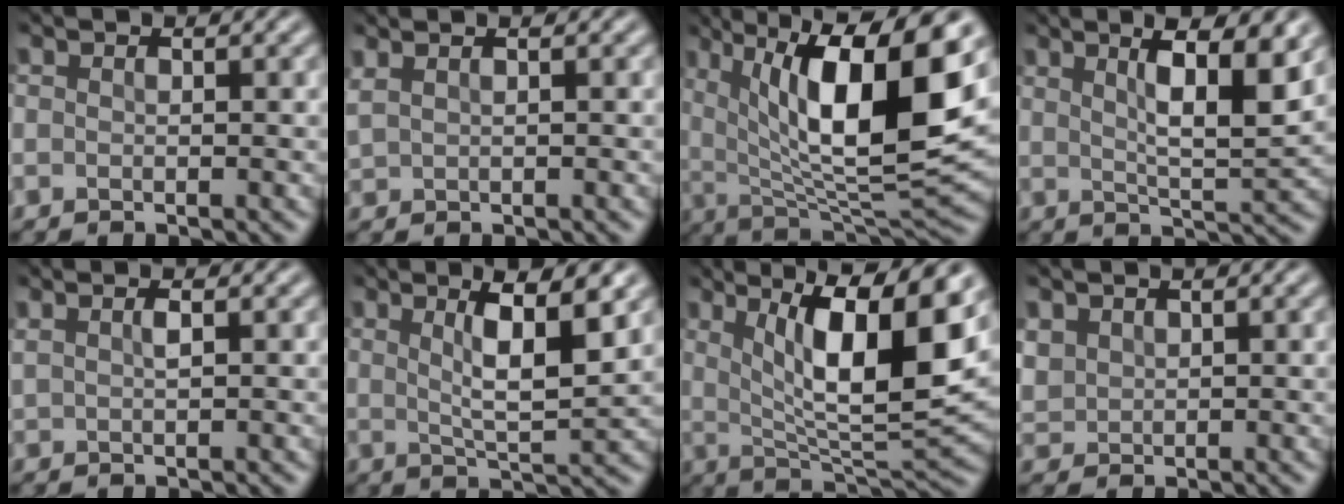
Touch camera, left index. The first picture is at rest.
{"total": 1.9, "force": [1.4, 0.7, 1.1], "torque": [-0.022, 0.006, 0.022]}
{"total": 14.3, "force": [3.9, 5.1, 12.8], "torque": [-0.209, -0.008, 0.064]}
{"total": 7.6, "force": [3.3, 1.8, 6.6], "torque": [-0.089, 0.006, 0.049]}
{"total": 1.2, "force": [0.5, 0.3, 1.1], "torque": [-0.024, 0.001, 0.012]}
{"total": 6.4, "force": [2.4, 1.4, 5.8], "torque": [-0.089, -0.003, 0.041]}
{"total": 12.0, "force": [3.8, 3.2, 10.9], "torque": [-0.169, -0.007, 0.064]}
{"total": 2.0, "force": [1.1, 1.5, 0.8], "torque": [-0.027, 0.000, 0.025]}